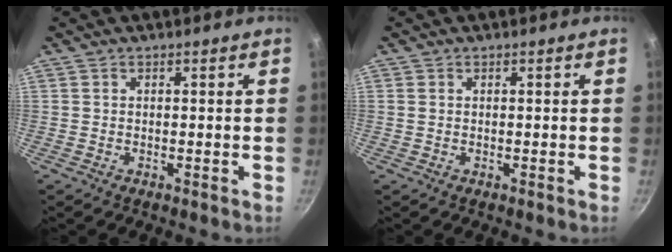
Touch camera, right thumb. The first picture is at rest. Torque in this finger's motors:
{"motor_torque": [0.02, -0.56, -0.43, 0.10, -0.02]}